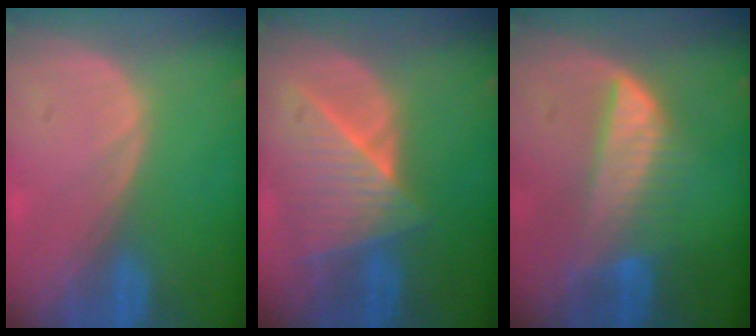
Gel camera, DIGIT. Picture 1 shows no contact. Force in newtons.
{"total": 7.7, "press": 7.3, "slide": 2.5}
{"total": 6.4, "press": 6.3, "slide": 1.0}